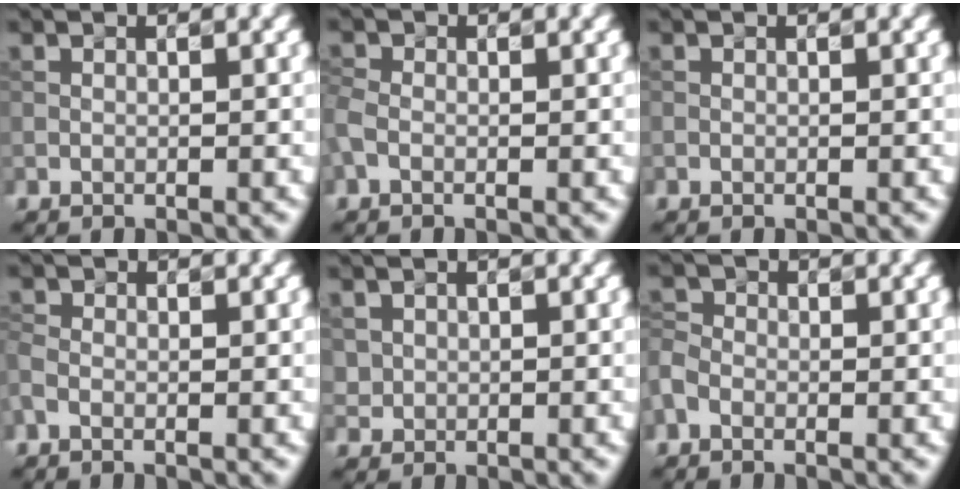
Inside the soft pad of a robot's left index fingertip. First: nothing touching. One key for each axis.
{"total": 1.8, "fx": -0.5, "fy": 1.4, "fz": 1.1, "tx": -0.034, "ty": 0.002, "tz": -0.018}
{"total": 0.0}
{"total": 1.3, "fx": -0.6, "fy": 0.9, "fz": 0.8, "tx": -0.024, "ty": -0.002, "tz": -0.018}
{"total": 1.1, "fx": 0.3, "fy": 1.1, "fz": -0.2, "tx": 0.006, "ty": 0.000, "tz": 0.007}
{"total": 1.9, "fx": -1.0, "fy": 1.4, "fz": 0.9, "tx": -0.030, "ty": 0.003, "tz": -0.028}